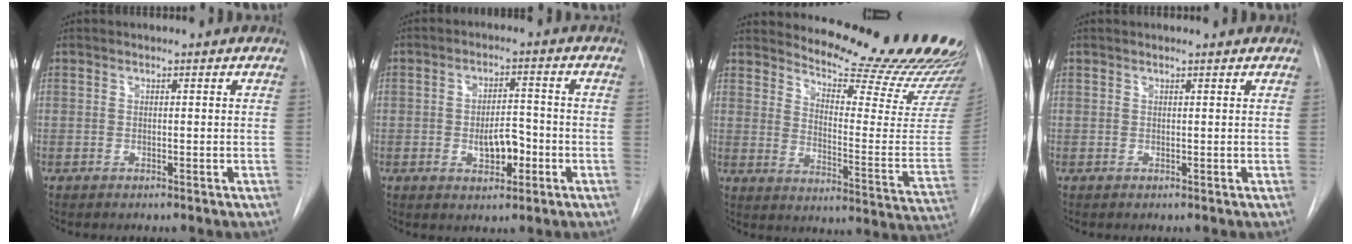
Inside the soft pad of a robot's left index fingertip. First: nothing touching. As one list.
[{"total": 5.3, "force": [-2.1, 2.5, 4.3], "torque": [-0.064, 0.000, -0.028]}, {"total": 23.0, "force": [21.8, 1.9, 7.2], "torque": [-0.101, -0.144, 0.259]}, {"total": 0.8, "force": [0.8, 0.0, 0.2], "torque": [-0.008, 0.006, 0.009]}]